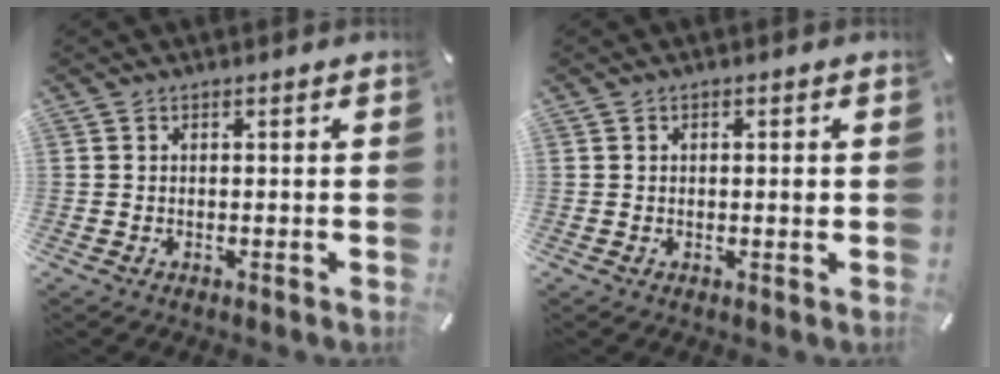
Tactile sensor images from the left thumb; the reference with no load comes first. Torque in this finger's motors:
{"motor_torque": [-0.05, -0.24, -0.17, 0.22, -0.01]}